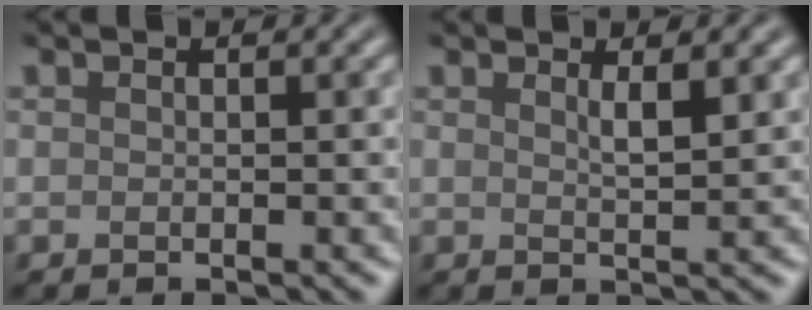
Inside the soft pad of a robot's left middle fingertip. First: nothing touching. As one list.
[{"total": 1.7, "force": [1.0, 0.4, 1.4], "torque": [-0.019, 0.000, 0.014]}]